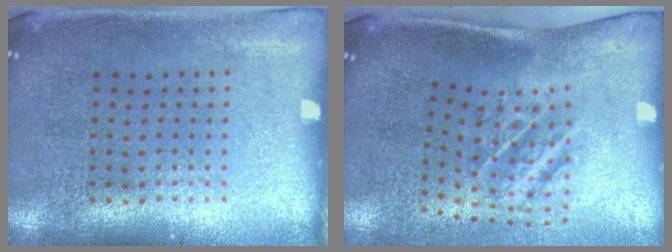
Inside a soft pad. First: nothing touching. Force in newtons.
{"total": 2.2, "press": 1.3, "slide": 1.8}